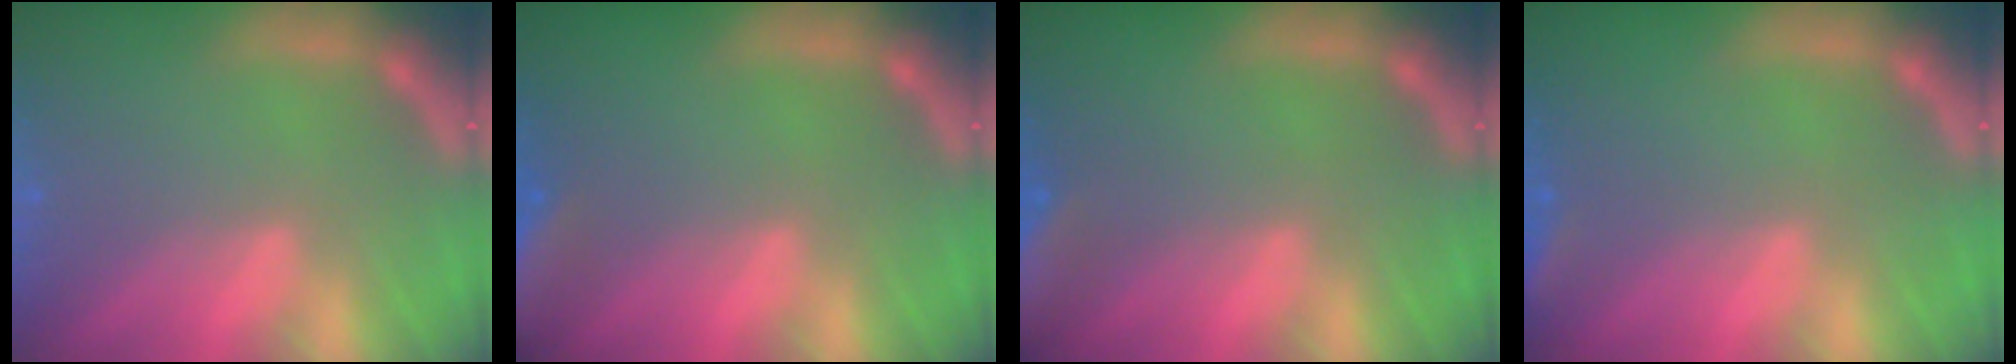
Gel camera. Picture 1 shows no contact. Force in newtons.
{"total": 6.5}
{"total": 7.0}
{"total": 1.9}